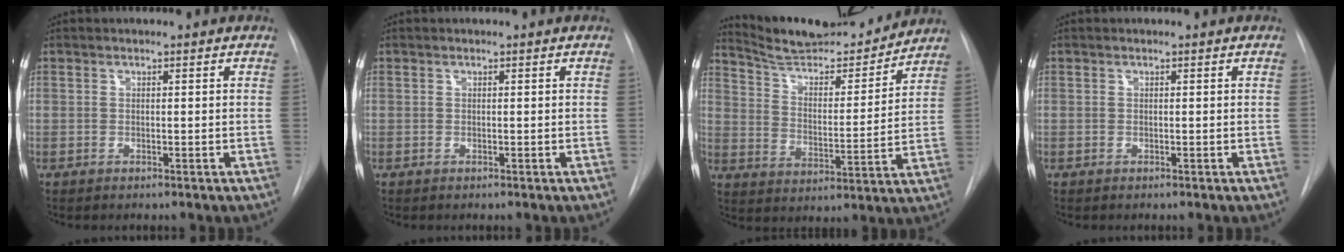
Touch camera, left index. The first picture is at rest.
{"total": 0.0}
{"total": 16.1, "force": [15.2, 2.3, 4.6], "torque": [-0.073, -0.017, 0.236]}
{"total": 0.0}